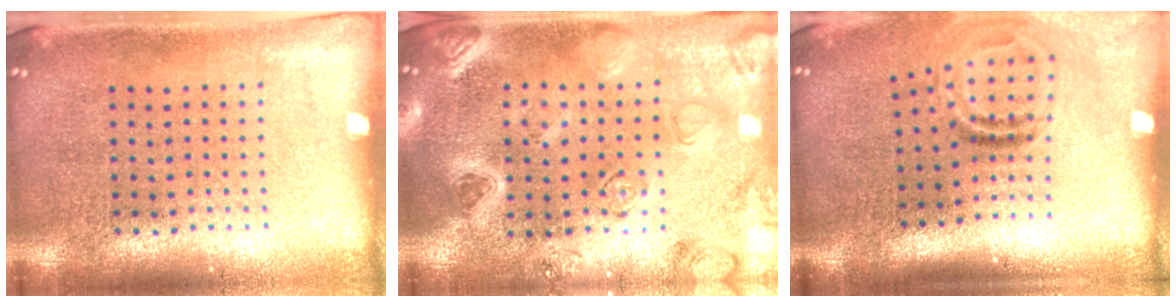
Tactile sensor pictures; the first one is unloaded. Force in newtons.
{"total": 2.3, "press": 2.2, "slide": 0.3}
{"total": 1.8, "press": 1.0, "slide": 1.5}